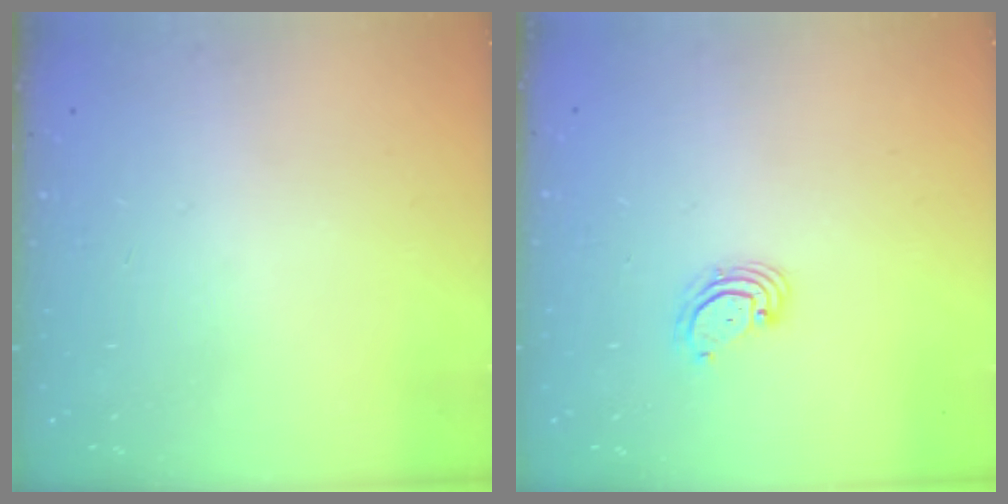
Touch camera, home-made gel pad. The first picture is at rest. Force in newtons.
{"total": 2.8, "press": 2.8, "slide": 0.2}